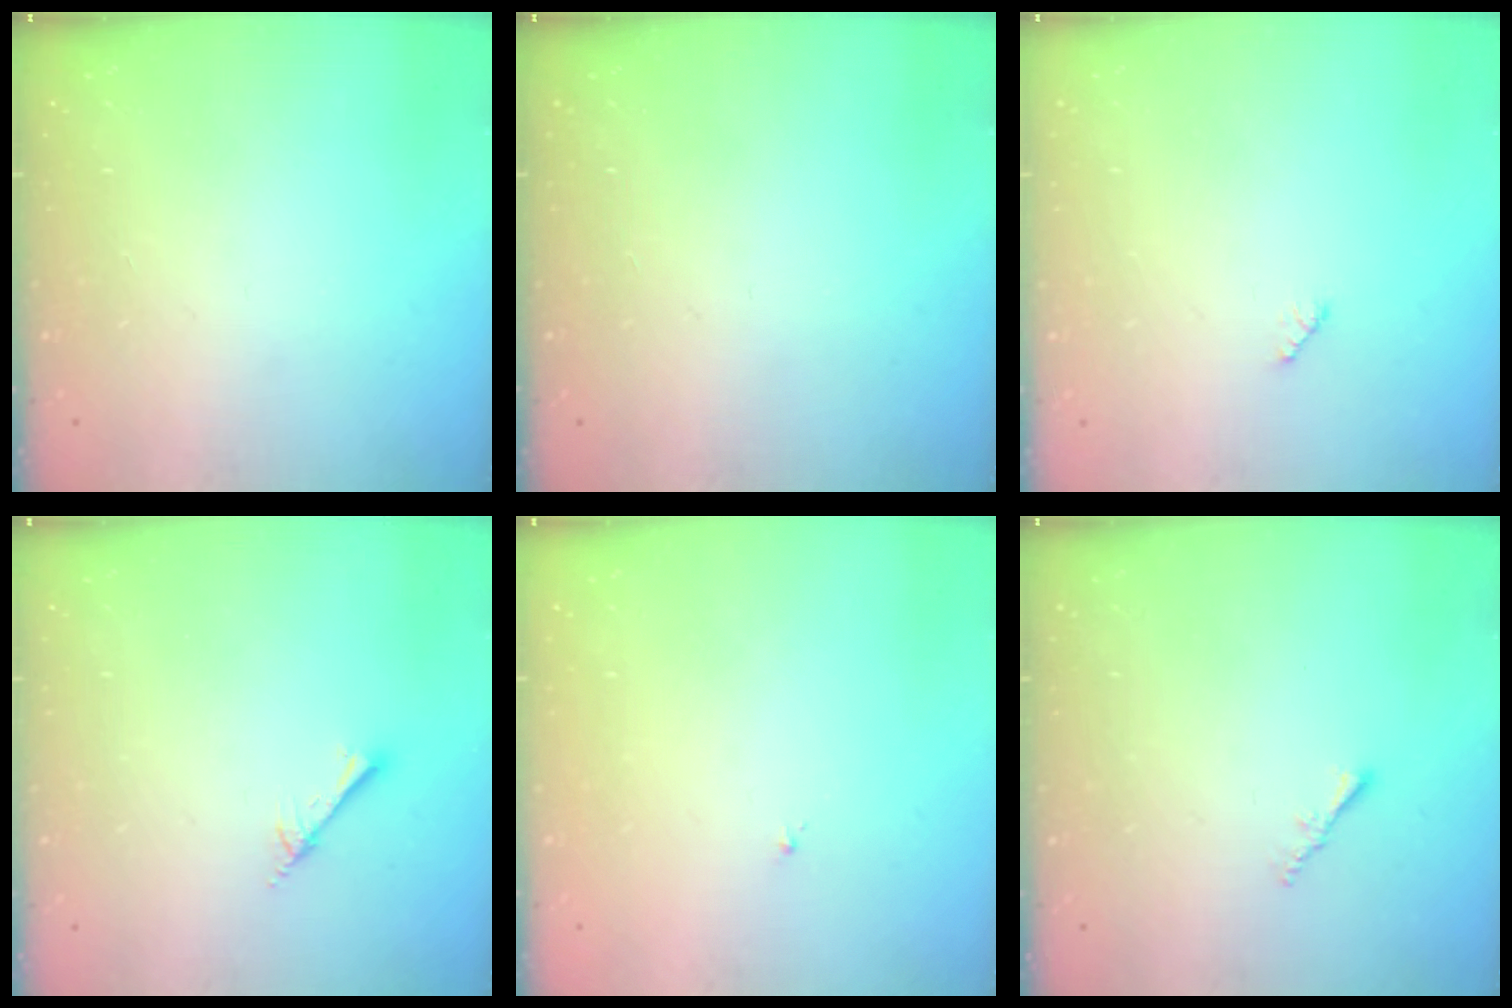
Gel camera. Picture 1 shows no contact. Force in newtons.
{"total": 0.0}
{"total": 3.2, "press": 3.2, "slide": 0.4}
{"total": 2.0, "press": 2.0, "slide": 0.2}
{"total": 0.8, "press": 0.7, "slide": 0.3}
{"total": 1.0, "press": 1.0, "slide": 0.4}